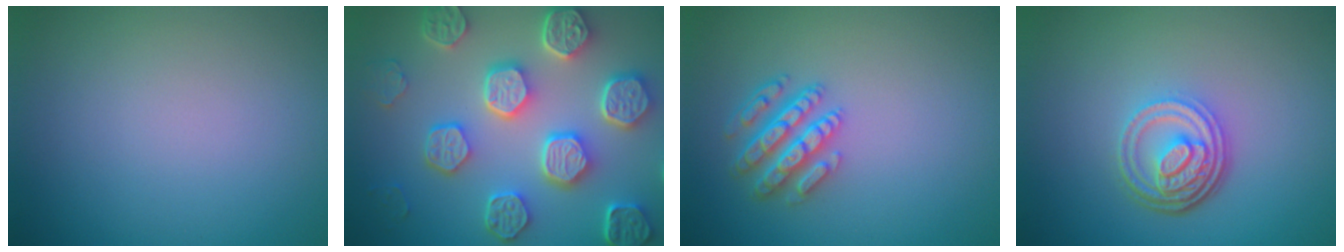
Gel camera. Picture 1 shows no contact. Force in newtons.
{"total": 8.4, "press": 6.5, "slide": 5.3}
{"total": 3.8, "press": 3.4, "slide": 1.6}
{"total": 4.7, "press": 3.4, "slide": 3.2}